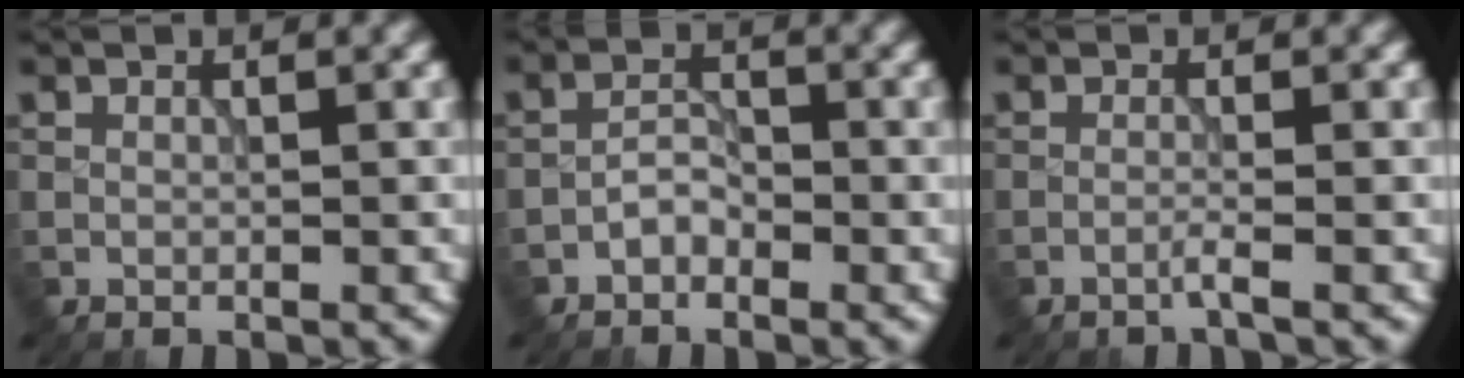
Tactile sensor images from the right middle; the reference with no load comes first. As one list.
[{"total": 1.7, "force": [-1.2, 0.9, 0.8], "torque": [-0.012, 0.007, -0.026]}, {"total": 0.9, "force": [-0.5, 0.0, 0.7], "torque": [-0.008, 0.000, -0.018]}]